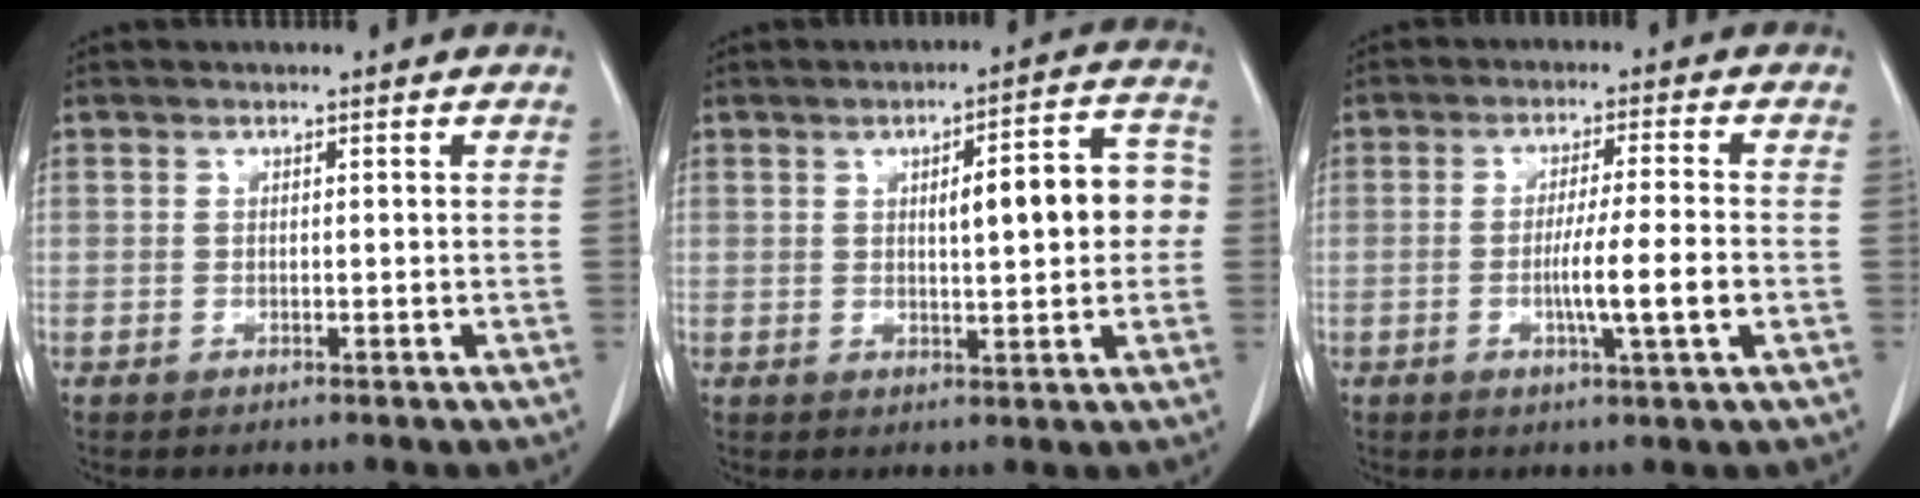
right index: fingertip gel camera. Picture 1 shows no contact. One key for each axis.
{"total": 9.8, "fx": 0.9, "fy": 2.4, "fz": 9.5, "tx": -0.124, "ty": 0.030, "tz": 0.014}
{"total": 7.2, "fx": -1.7, "fy": -0.4, "fz": 7.0, "tx": -0.116, "ty": -0.009, "tz": -0.030}